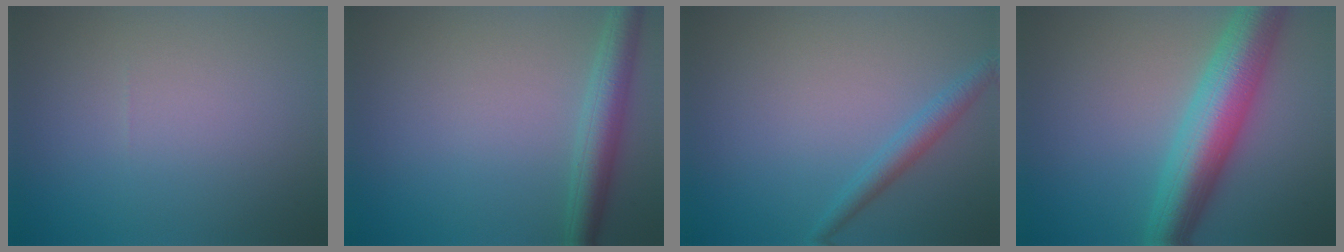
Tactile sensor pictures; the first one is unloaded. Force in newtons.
{"total": 3.8, "press": 3.8, "slide": 0.1}
{"total": 2.1, "press": 2.1, "slide": 0.1}
{"total": 8.1, "press": 8.1, "slide": 0.5}